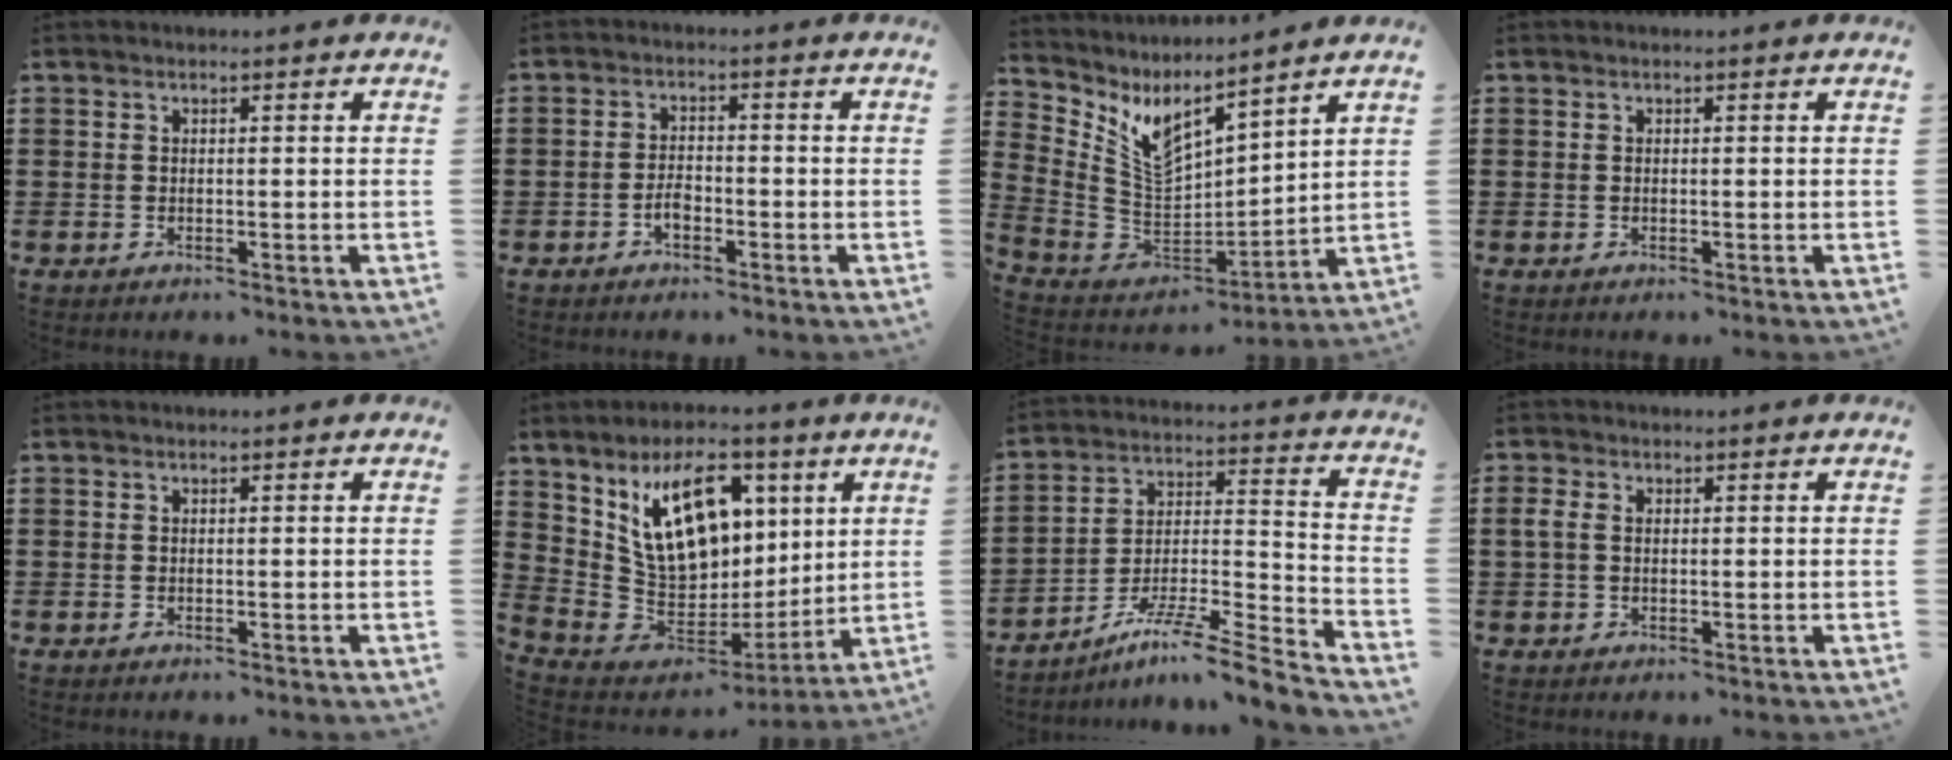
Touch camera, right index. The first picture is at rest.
{"total": 2.3, "force": [-1.2, 1.2, 1.6], "torque": [-0.032, 0.005, -0.023]}
{"total": 7.0, "force": [4.7, 3.2, 4.1], "torque": [-0.106, -0.038, 0.085]}
{"total": 0.0}
{"total": 0.0}
{"total": 16.8, "force": [6.8, 10.0, 11.6], "torque": [-0.241, -0.019, 0.126]}
{"total": 8.2, "force": [-6.4, -0.1, 5.1], "torque": [-0.084, -0.005, -0.127]}
{"total": 2.1, "force": [0.2, 1.4, 1.6], "torque": [-0.048, 0.002, -0.003]}